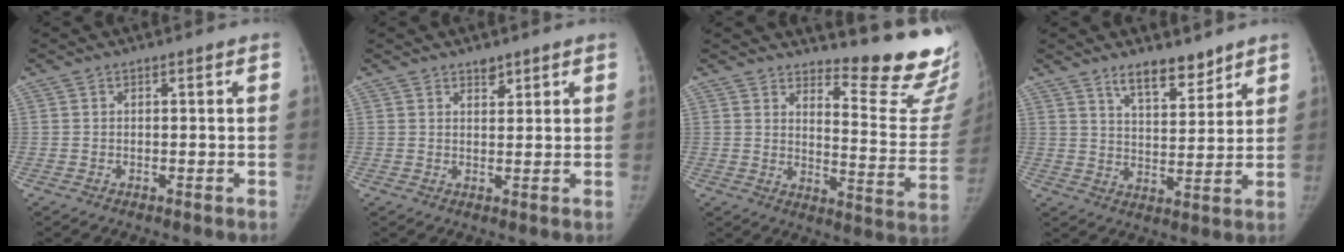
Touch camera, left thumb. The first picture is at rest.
{"total": 2.1, "force": [1.7, 1.1, 0.8], "torque": [0.000, -0.011, 0.025]}
{"total": 17.6, "force": [15.6, 3.1, 7.5], "torque": [-0.057, -0.189, 0.187]}
{"total": 8.0, "force": [6.2, 3.0, 4.1], "torque": [-0.039, -0.048, 0.106]}